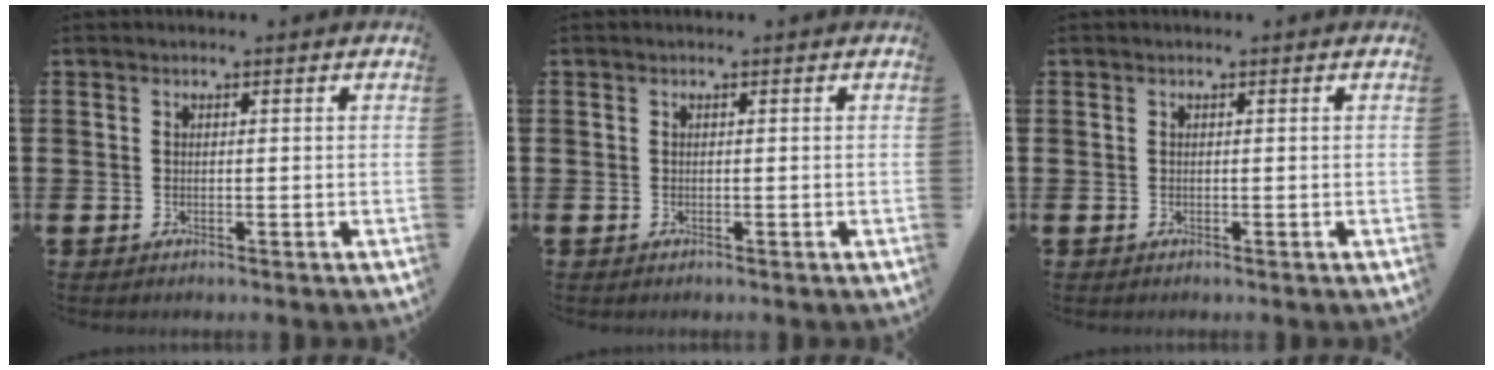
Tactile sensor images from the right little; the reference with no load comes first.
{"total": 0.0}
{"total": 0.0}